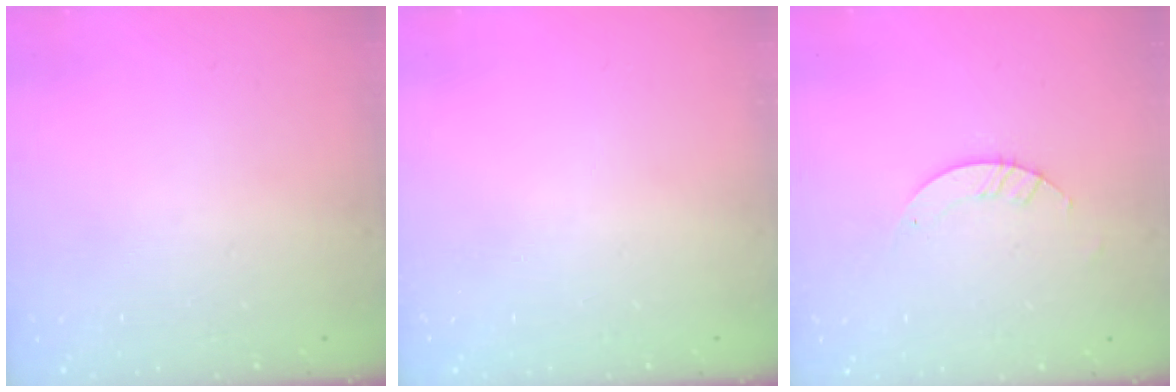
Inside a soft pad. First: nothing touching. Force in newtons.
{"total": 0.0}
{"total": 2.8, "press": 2.8, "slide": 0.2}